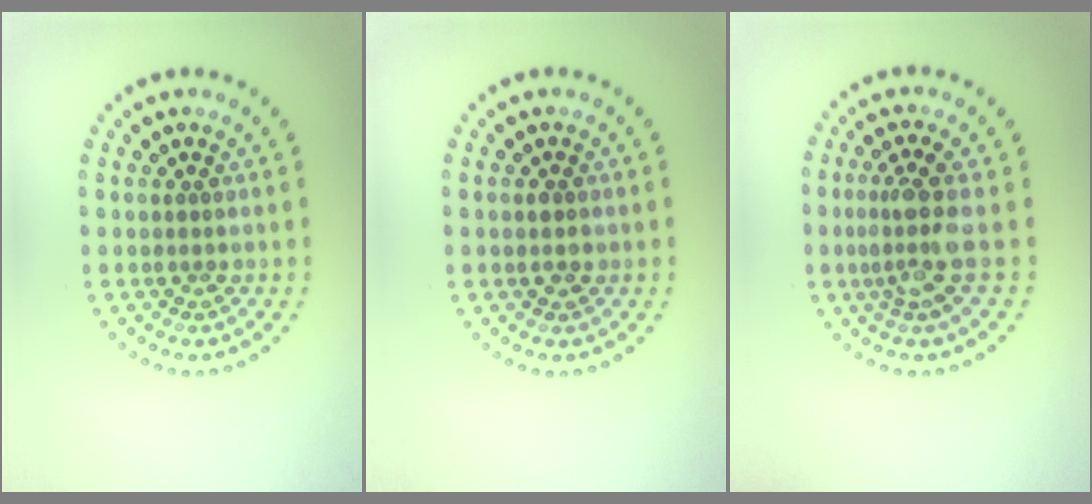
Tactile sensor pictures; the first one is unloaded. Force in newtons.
{"total": 1.6, "press": 1.6, "slide": 0.1}
{"total": 3.2, "press": 2.4, "slide": 2.1}